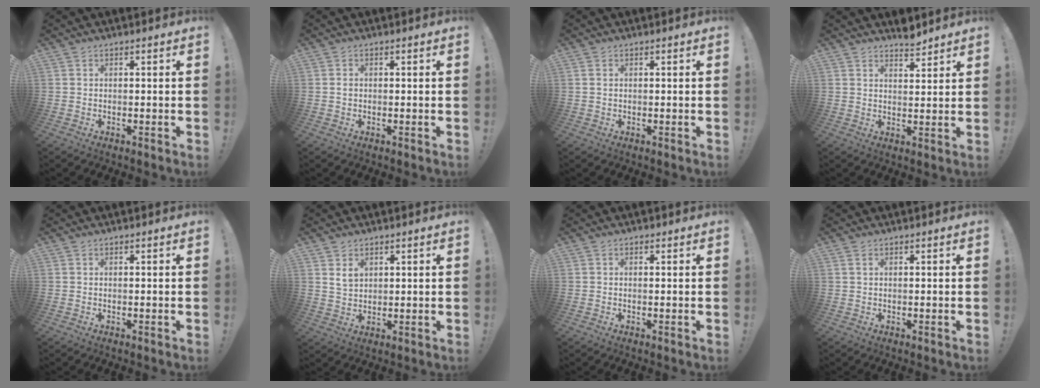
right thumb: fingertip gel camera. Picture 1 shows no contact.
{"total": 0.6, "force": [-0.1, 0.5, 0.2], "torque": [-0.012, 0.006, 0.000]}
{"total": 0.8, "force": [0.3, 0.6, 0.4], "torque": [-0.009, 0.003, 0.006]}
{"total": 4.1, "force": [3.9, 0.8, 1.1], "torque": [0.001, -0.033, 0.066]}
{"total": 0.0}
{"total": 4.5, "force": [2.2, 3.2, 2.2], "torque": [-0.029, -0.005, 0.040]}
{"total": 0.0}
{"total": 0.8, "force": [0.4, 0.4, 0.6], "torque": [-0.017, 0.003, 0.008]}